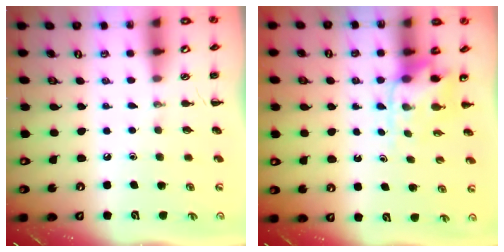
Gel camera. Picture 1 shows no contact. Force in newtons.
{"total": 4.8, "press": 4.8, "slide": 0.3}